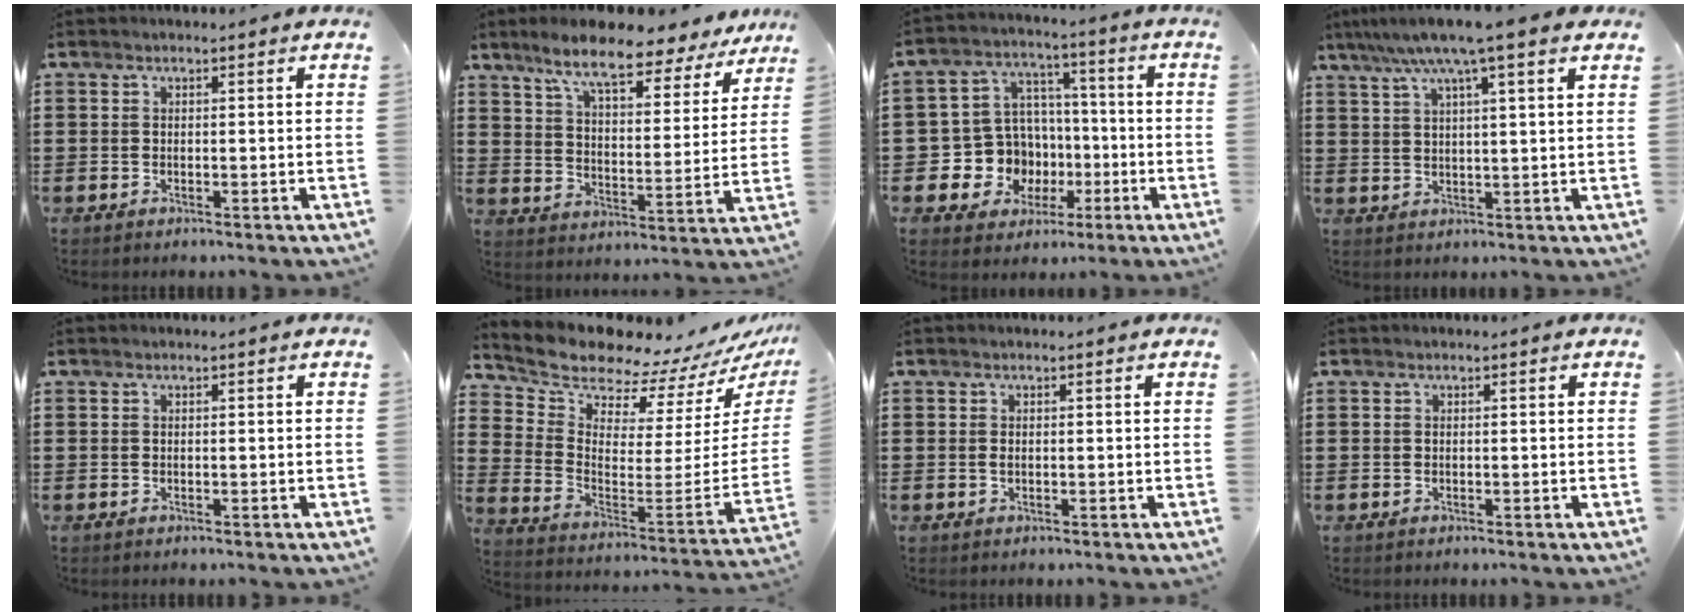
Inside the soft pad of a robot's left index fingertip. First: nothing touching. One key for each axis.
{"total": 9.5, "fx": 7.9, "fy": 1.4, "fz": 5.2, "tx": -0.122, "ty": -0.038, "tz": 0.132}
{"total": 9.5, "fx": -1.9, "fy": 9.0, "fz": 2.0, "tx": -0.087, "ty": 0.008, "tz": -0.025}
{"total": 7.9, "fx": 5.6, "fy": -0.1, "fz": 5.6, "tx": -0.123, "ty": -0.009, "tz": 0.096}
{"total": 0.0}
{"total": 8.8, "fx": 8.7, "fy": 1.3, "fz": 1.1, "tx": -0.053, "ty": -0.097, "tz": 0.145}
{"total": 0.8, "fx": 0.0, "fy": 0.3, "fz": 0.7, "tx": -0.015, "ty": -0.001, "tz": 0.000}
{"total": 0.0}